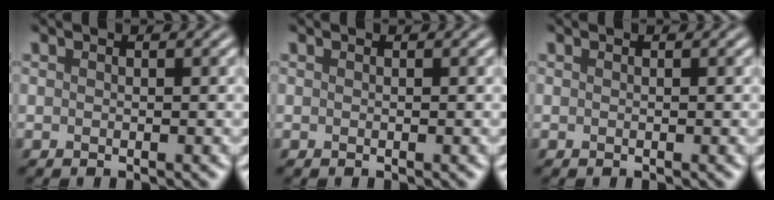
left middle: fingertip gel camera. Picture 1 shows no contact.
{"total": 0.0}
{"total": 0.0}